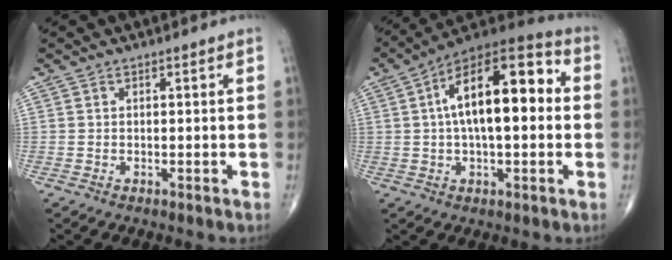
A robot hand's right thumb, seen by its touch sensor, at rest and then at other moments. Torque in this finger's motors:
{"motor_torque": [1.34, 3.66, 1.72, 0.29, 0.42]}